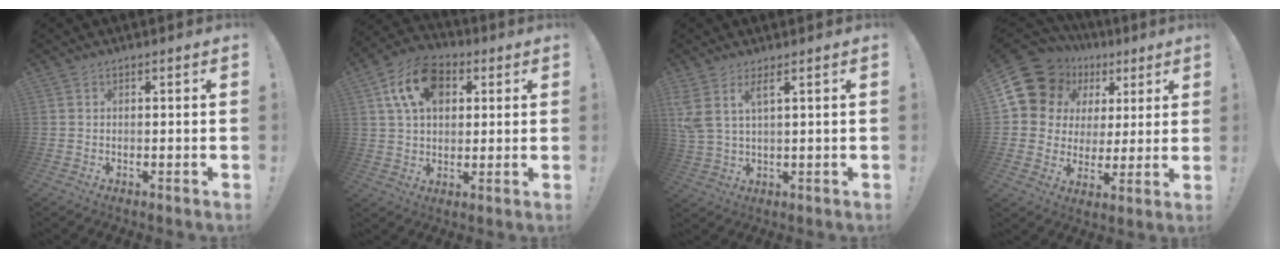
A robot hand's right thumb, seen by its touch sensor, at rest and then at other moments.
{"total": 14.5, "force": [5.4, 9.9, 9.0], "torque": [-0.145, -0.007, 0.107]}
{"total": 5.9, "force": [3.3, 1.6, 4.6], "torque": [-0.095, -0.017, 0.060]}
{"total": 15.4, "force": [7.3, 12.2, 5.9], "torque": [-0.095, -0.039, 0.155]}